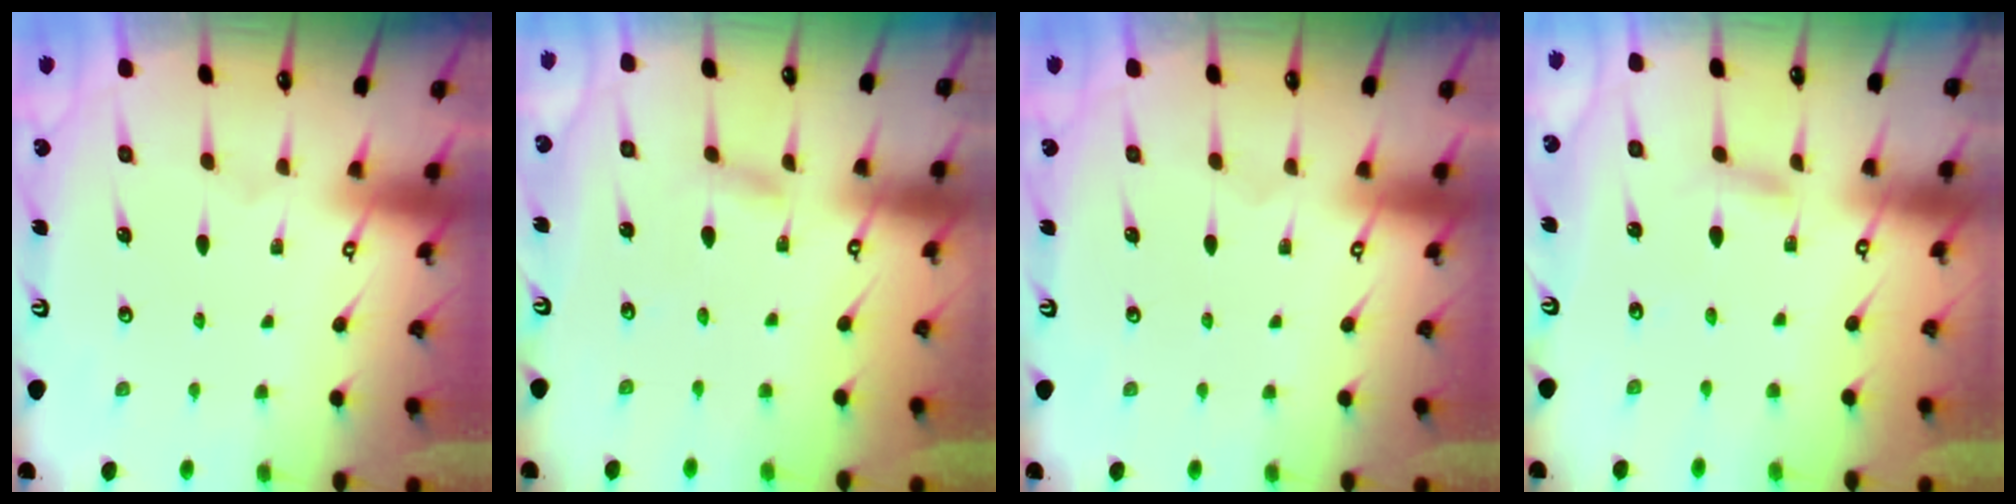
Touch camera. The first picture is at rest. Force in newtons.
{"total": 2.1, "press": 2.1, "slide": 0.1}
{"total": 0.0}
{"total": 2.5, "press": 2.5, "slide": 0.2}